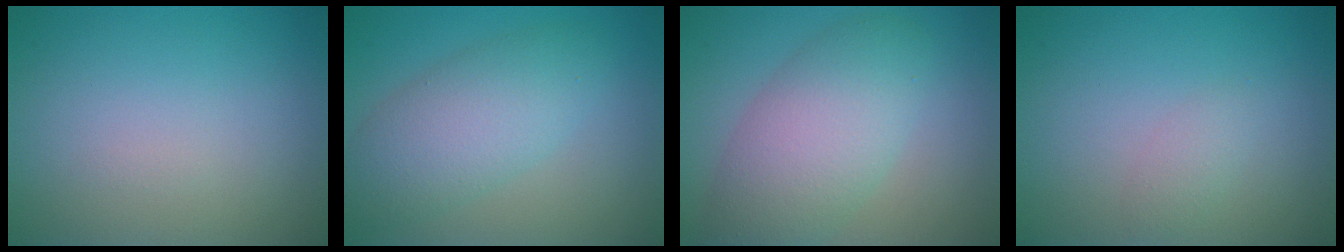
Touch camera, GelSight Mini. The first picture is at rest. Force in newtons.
{"total": 5.3, "press": 5.3, "slide": 0.2}
{"total": 6.6, "press": 6.6, "slide": 0.4}
{"total": 1.1, "press": 1.1, "slide": 0.1}